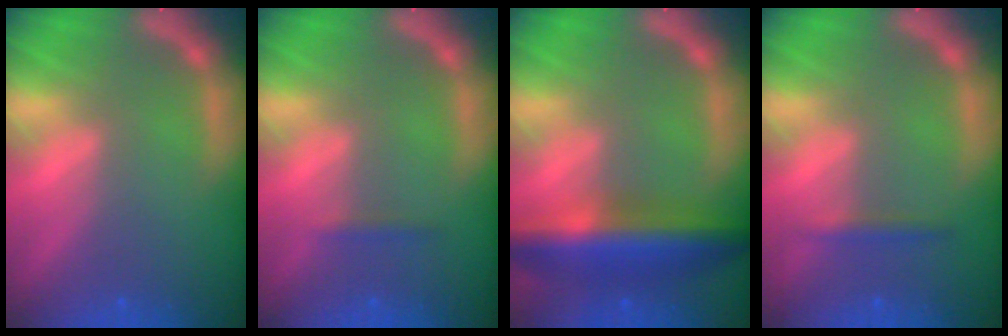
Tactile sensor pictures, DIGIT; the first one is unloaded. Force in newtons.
{"total": 0.9}
{"total": 8.0}
{"total": 1.4}